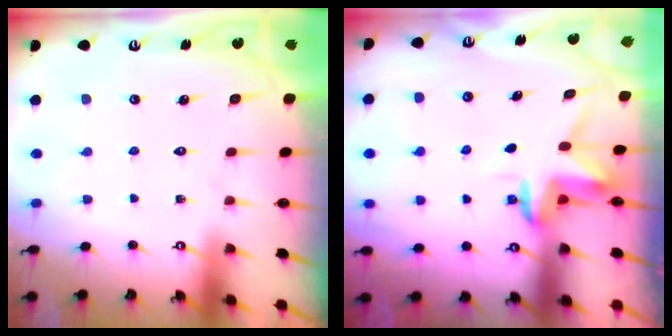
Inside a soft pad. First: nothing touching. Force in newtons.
{"total": 3.6, "press": 3.6, "slide": 0.2}